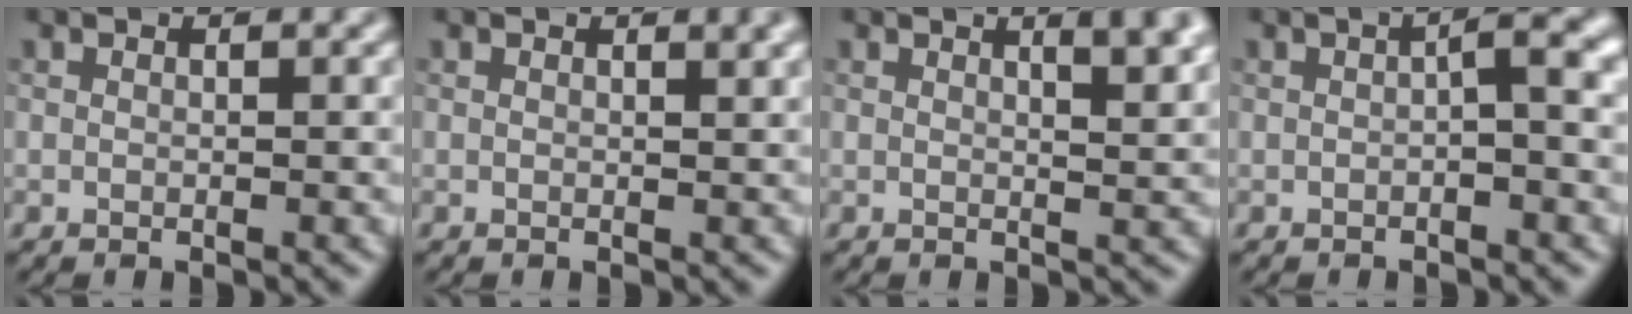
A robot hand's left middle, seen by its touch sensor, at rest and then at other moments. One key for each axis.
{"total": 1.5, "fx": 0.9, "fy": 0.4, "fz": 1.1, "tx": -0.009, "ty": 0.003, "tz": 0.012}
{"total": 4.4, "fx": 2.1, "fy": 1.6, "fz": 3.5, "tx": -0.021, "ty": 0.010, "tz": 0.017}
{"total": 2.4, "fx": -0.1, "fy": 0.4, "fz": 2.4, "tx": -0.039, "ty": 0.009, "tz": -0.004}